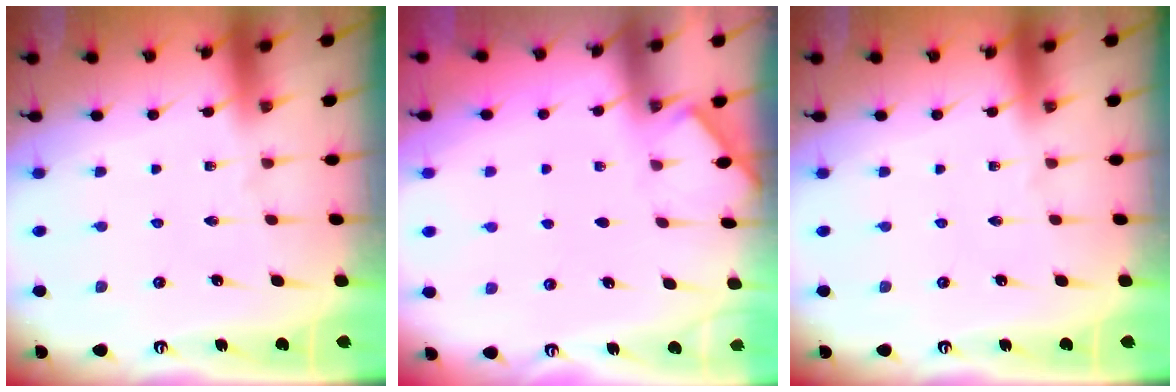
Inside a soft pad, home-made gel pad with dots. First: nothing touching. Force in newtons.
{"total": 2.0, "press": 1.9, "slide": 0.3}
{"total": 0.0}